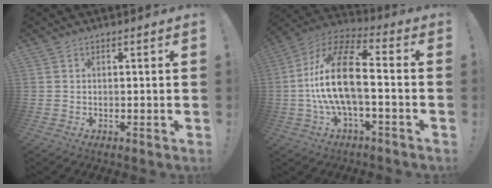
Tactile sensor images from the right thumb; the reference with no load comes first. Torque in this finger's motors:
{"motor_torque": [1.93, 2.00, 0.91, -0.64, 0.22]}